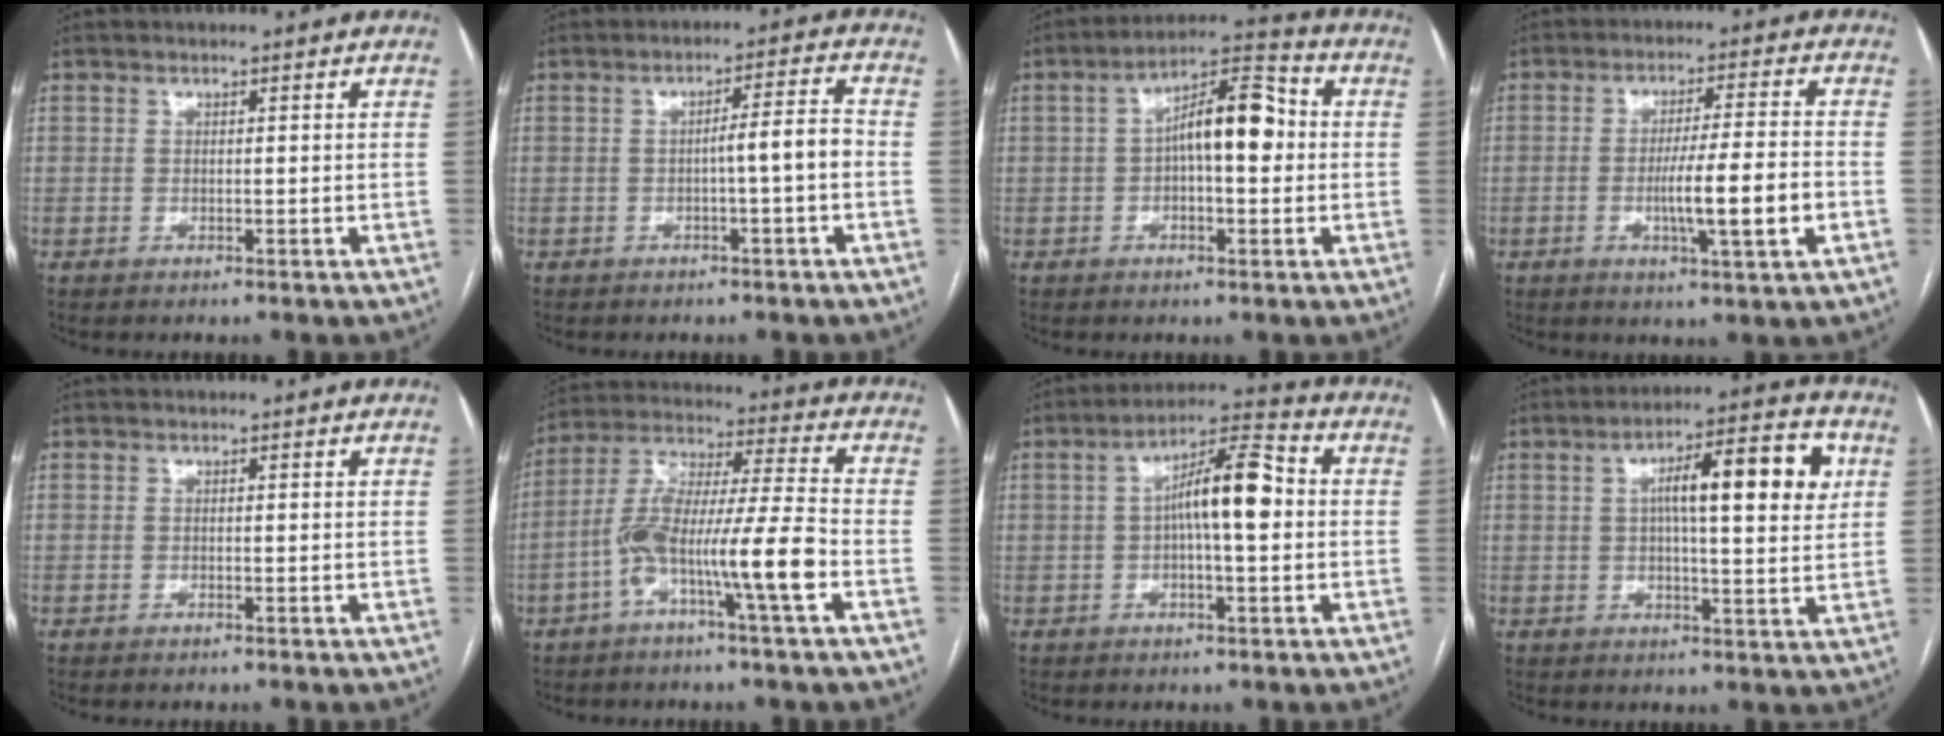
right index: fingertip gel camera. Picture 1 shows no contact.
{"total": 4.7, "force": [-1.0, -0.1, 4.6], "torque": [-0.068, 0.014, -0.015]}
{"total": 10.4, "force": [0.5, 3.4, 9.8], "torque": [-0.168, 0.034, 0.001]}
{"total": 9.3, "force": [-2.4, 0.1, 9.0], "torque": [-0.151, -0.005, -0.040]}
{"total": 0.0}
{"total": 13.4, "force": [-5.0, 0.3, 12.4], "torque": [-0.241, 0.015, -0.095]}
{"total": 10.0, "force": [0.4, 2.2, 9.8], "torque": [-0.174, 0.027, 0.001]}
{"total": 12.6, "force": [3.3, 2.4, 12.0], "torque": [-0.182, 0.024, 0.043]}